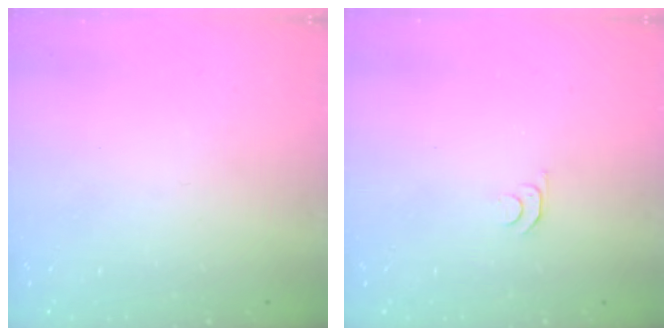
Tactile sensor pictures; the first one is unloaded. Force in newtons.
{"total": 3.5, "press": 3.4, "slide": 0.5}